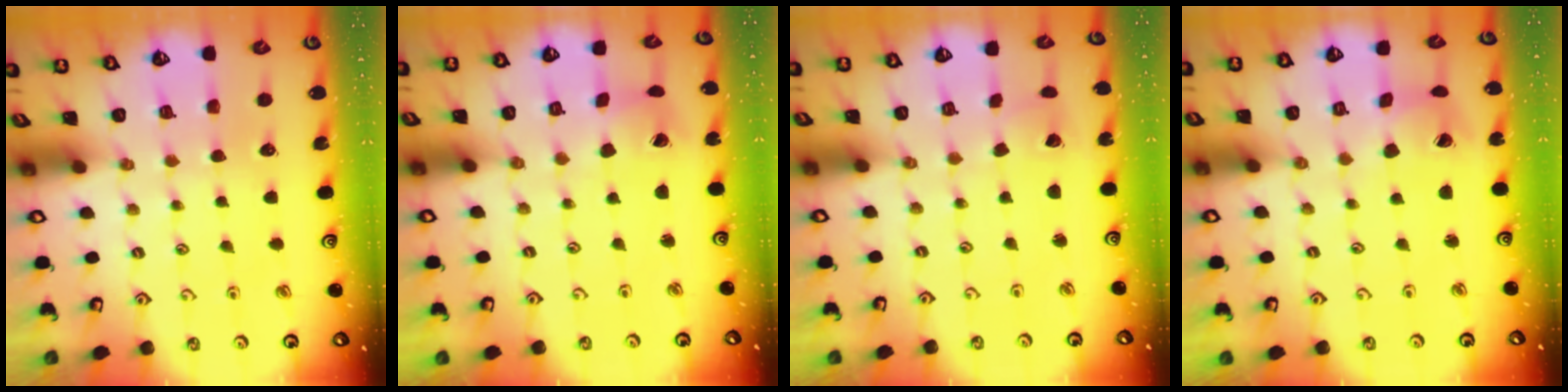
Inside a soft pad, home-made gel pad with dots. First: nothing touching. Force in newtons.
{"total": 2.4, "press": 2.4, "slide": 0.3}
{"total": 1.9, "press": 1.9, "slide": 0.1}
{"total": 5.1, "press": 5.1, "slide": 0.7}